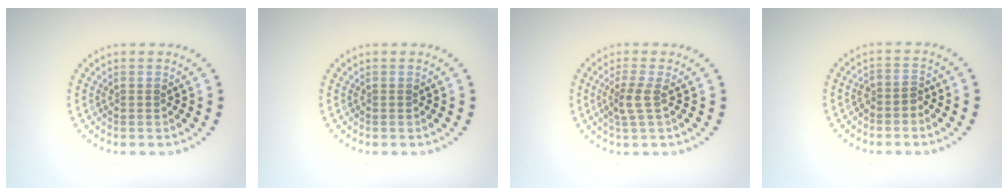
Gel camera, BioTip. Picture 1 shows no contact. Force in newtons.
{"total": 0.0}
{"total": 2.0, "press": 1.6, "slide": 1.3}
{"total": 1.6, "press": 1.2, "slide": 1.1}